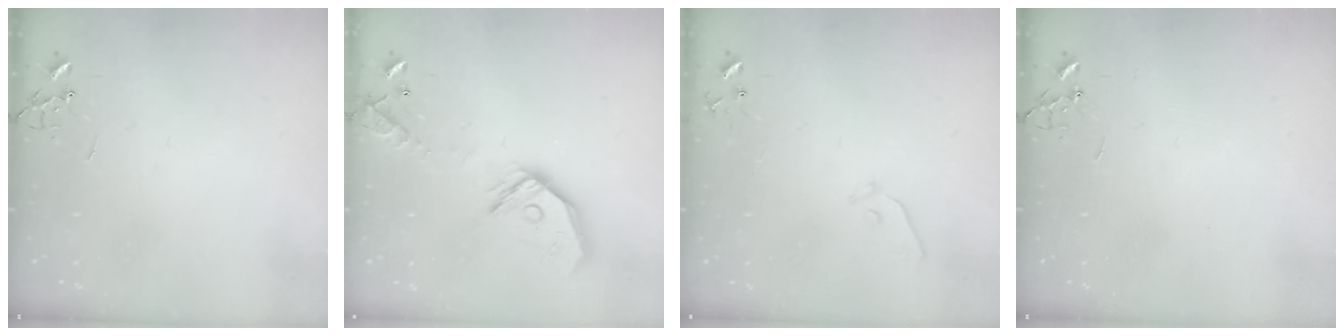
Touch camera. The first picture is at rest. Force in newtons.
{"total": 16.2, "press": 16.1, "slide": 2.1}
{"total": 6.6, "press": 6.6, "slide": 0.7}
{"total": 0.0}